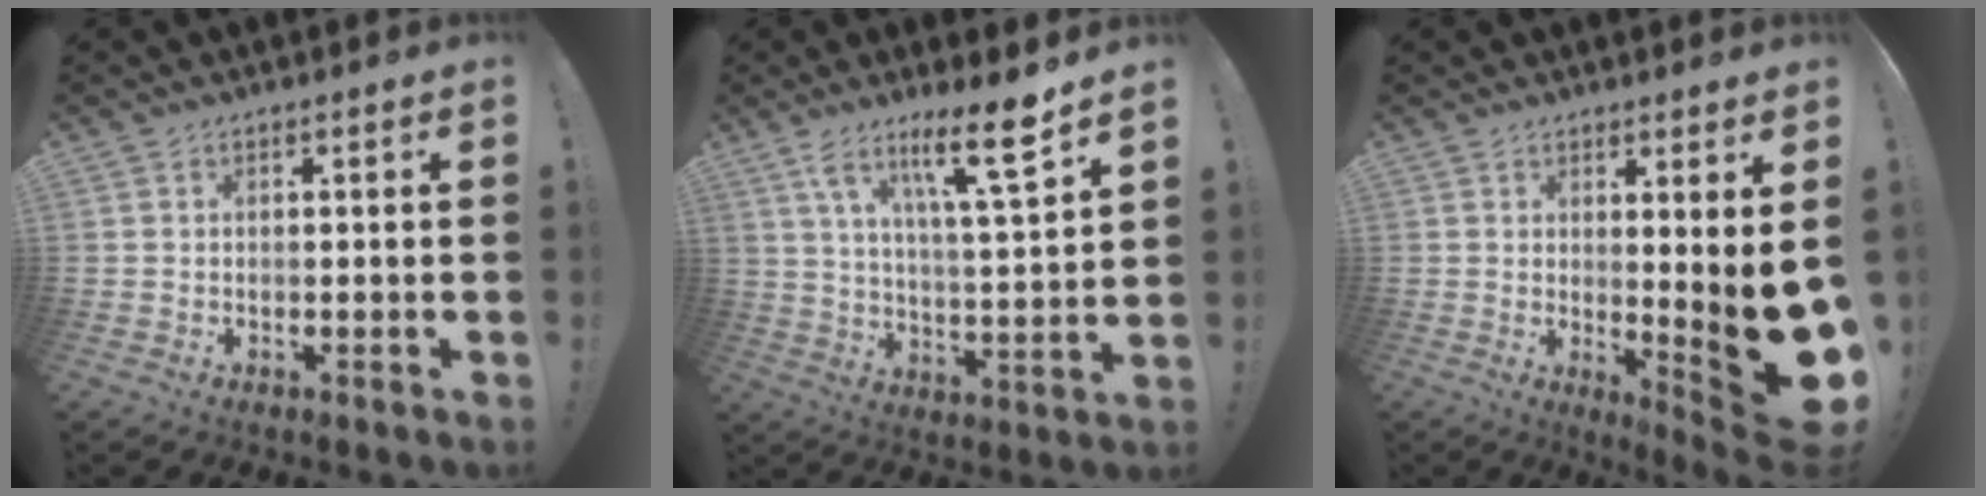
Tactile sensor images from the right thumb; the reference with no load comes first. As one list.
[{"total": 14.6, "force": [9.0, 1.3, 11.4], "torque": [-0.187, -0.055, 0.136]}, {"total": 8.3, "force": [0.4, 0.1, 8.2], "torque": [-0.104, -0.041, 0.004]}]